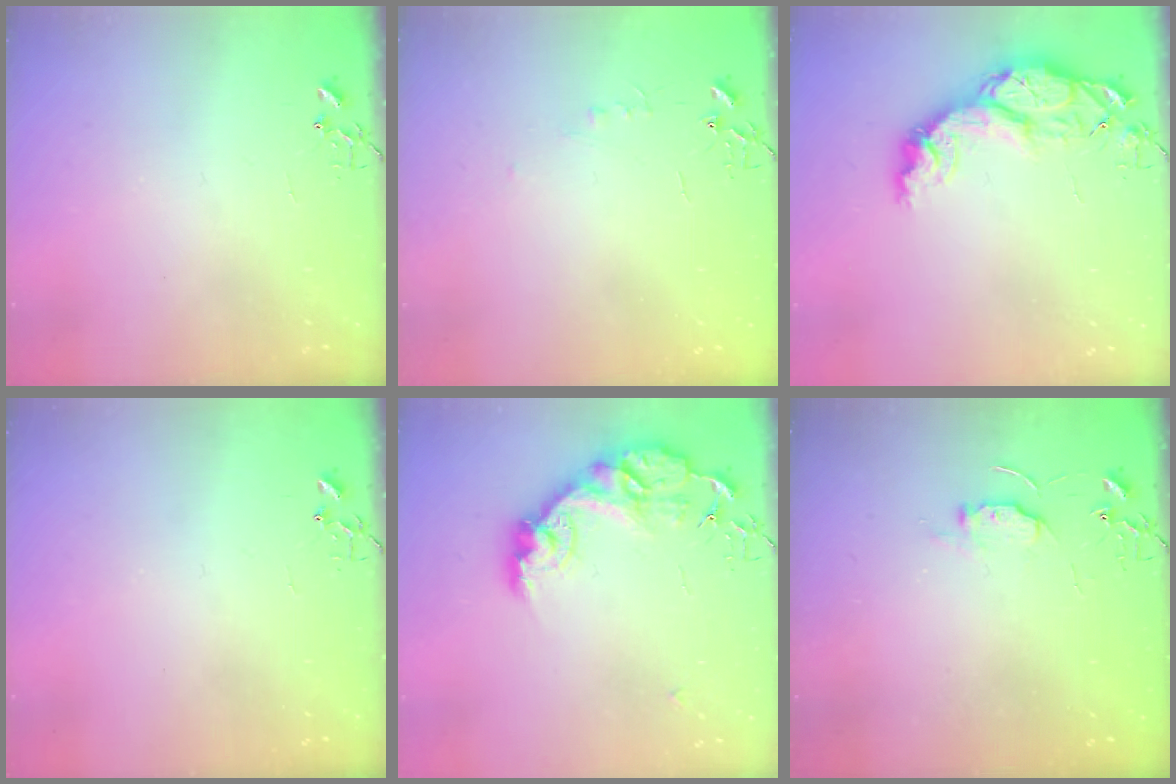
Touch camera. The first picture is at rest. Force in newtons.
{"total": 3.3, "press": 3.2, "slide": 0.5}
{"total": 13.9, "press": 13.9, "slide": 1.4}
{"total": 0.0}
{"total": 15.4, "press": 15.4, "slide": 1.1}
{"total": 6.8, "press": 6.7, "slide": 0.7}